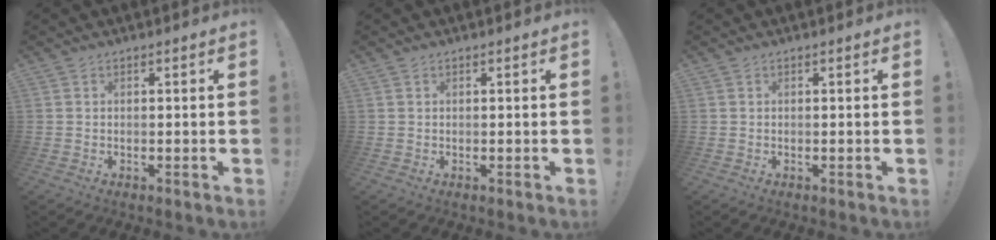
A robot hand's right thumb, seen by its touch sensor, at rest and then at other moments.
{"total": 0.0}
{"total": 0.0}